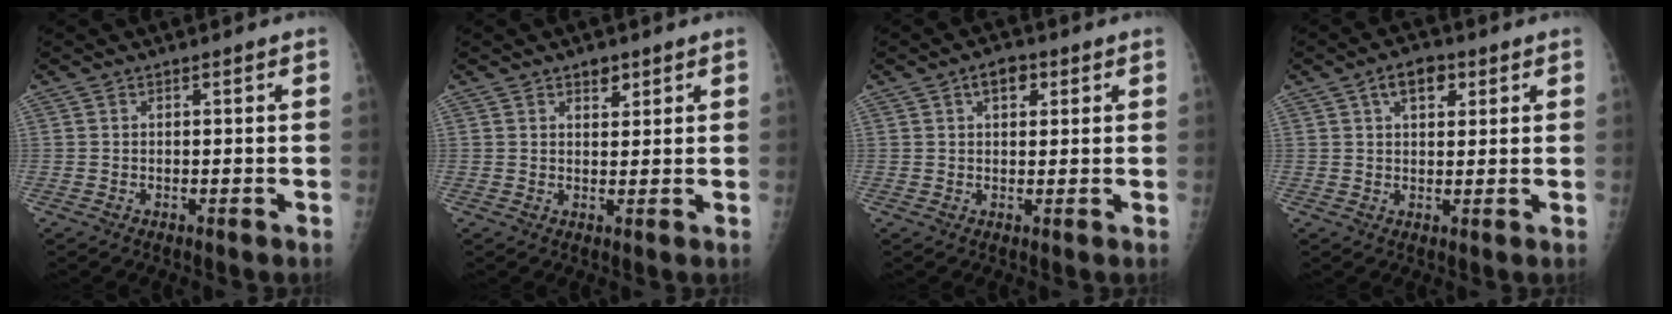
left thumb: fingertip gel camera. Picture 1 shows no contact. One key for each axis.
{"total": 2.4, "fx": 1.6, "fy": 1.4, "fz": 1.2, "tx": -0.002, "ty": -0.009, "tz": 0.025}
{"total": 4.0, "fx": 1.7, "fy": 2.4, "fz": 2.6, "tx": -0.022, "ty": 0.001, "tz": 0.023}
{"total": 5.6, "fx": 2.5, "fy": 3.3, "fz": 3.8, "tx": -0.039, "ty": -0.001, "tz": 0.037}